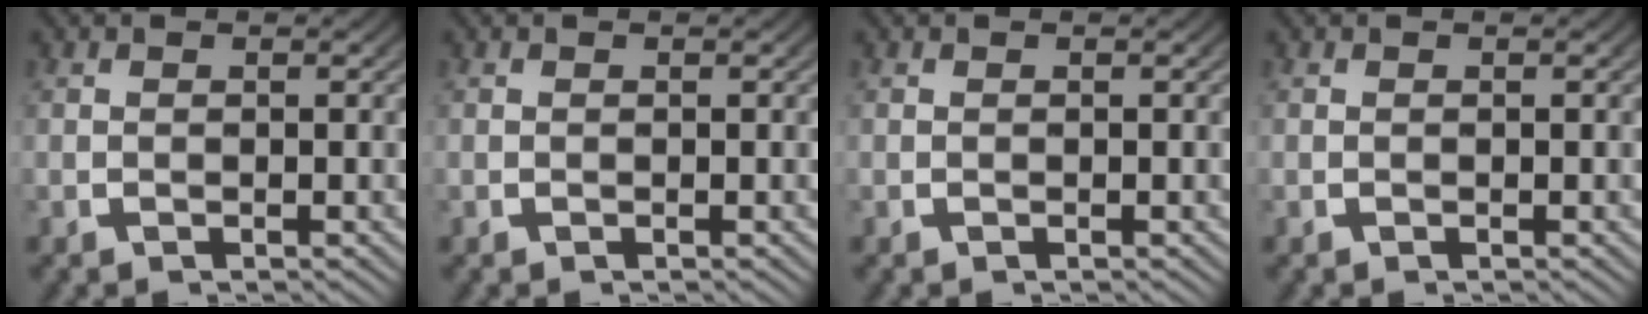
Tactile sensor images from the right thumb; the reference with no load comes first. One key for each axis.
{"total": 0.0}
{"total": 0.0}
{"total": 0.0}